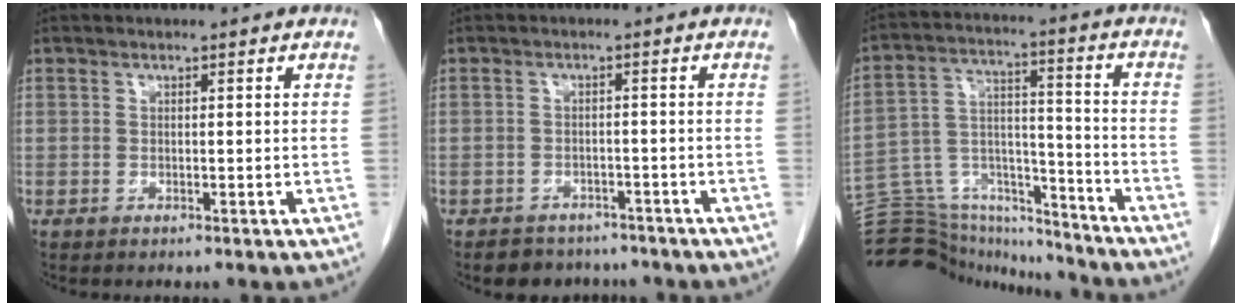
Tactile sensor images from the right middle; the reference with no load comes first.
{"total": 5.3, "force": [-4.5, 2.8, 0.6], "torque": [-0.003, 0.009, -0.058]}
{"total": 18.7, "force": [-18.0, 4.1, 3.1], "torque": [-0.075, 0.048, -0.280]}